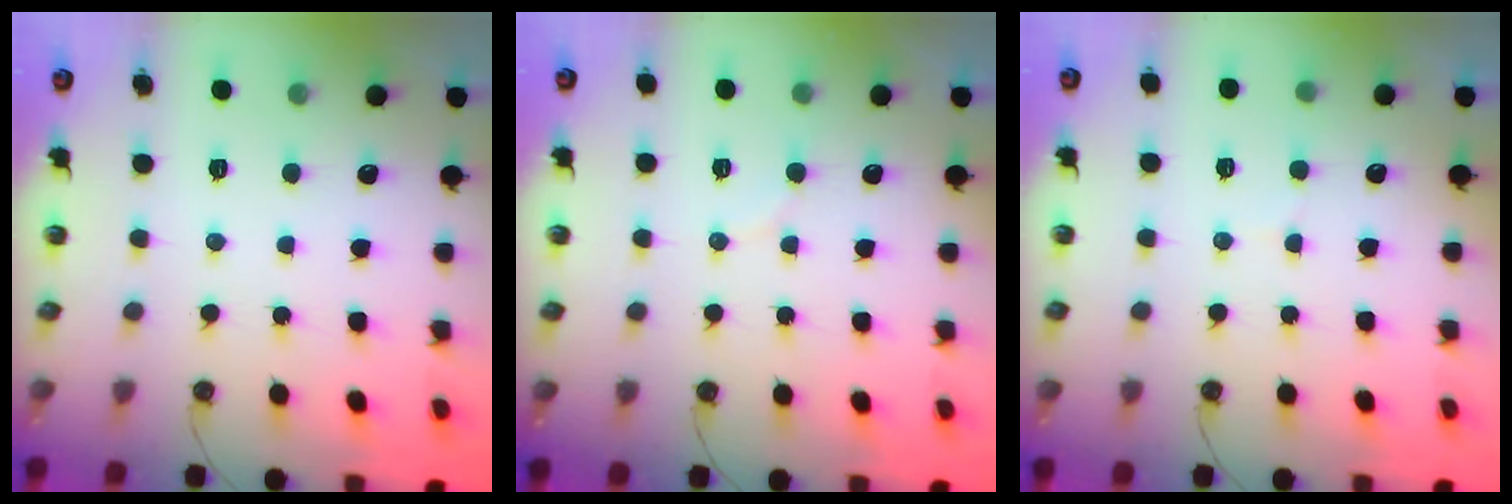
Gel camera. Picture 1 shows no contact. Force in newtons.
{"total": 4.4, "press": 4.4, "slide": 0.3}
{"total": 3.4, "press": 3.3, "slide": 0.8}